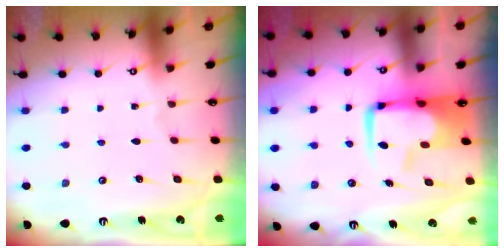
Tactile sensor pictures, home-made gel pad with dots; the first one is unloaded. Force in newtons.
{"total": 9.2, "press": 9.0, "slide": 1.8}